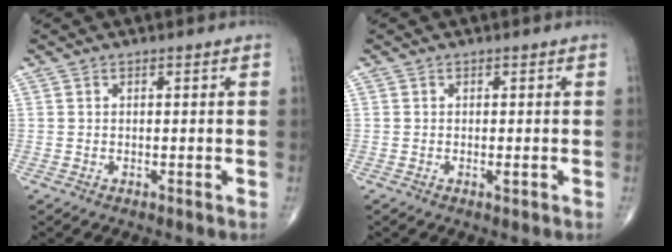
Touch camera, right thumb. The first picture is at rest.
{"total": 0.7, "force": [-0.2, 0.2, 0.6], "torque": [-0.009, -0.002, -0.005]}